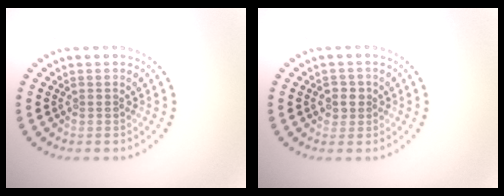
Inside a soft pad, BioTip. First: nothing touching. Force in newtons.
{"total": 1.7, "press": 1.5, "slide": 0.7}